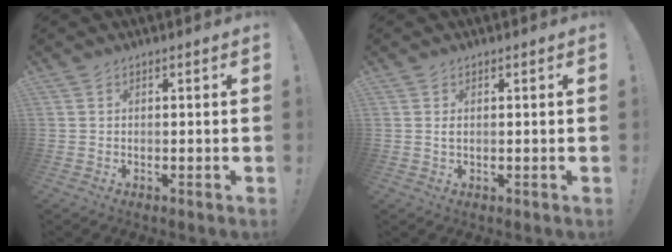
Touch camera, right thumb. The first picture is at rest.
{"total": 1.0, "force": [0.2, 0.5, 0.8], "torque": [-0.016, 0.002, 0.002]}